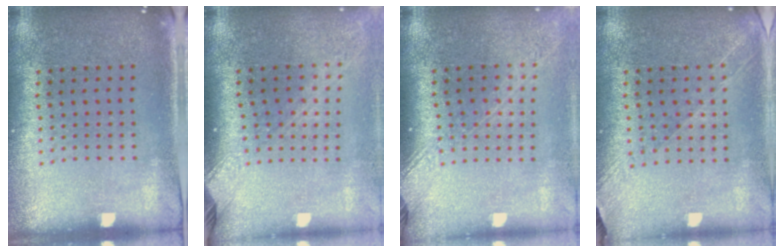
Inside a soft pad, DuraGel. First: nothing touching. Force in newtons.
{"total": 2.2, "press": 1.6, "slide": 1.5}
{"total": 2.1, "press": 1.6, "slide": 1.4}
{"total": 1.3, "press": 1.2, "slide": 0.6}